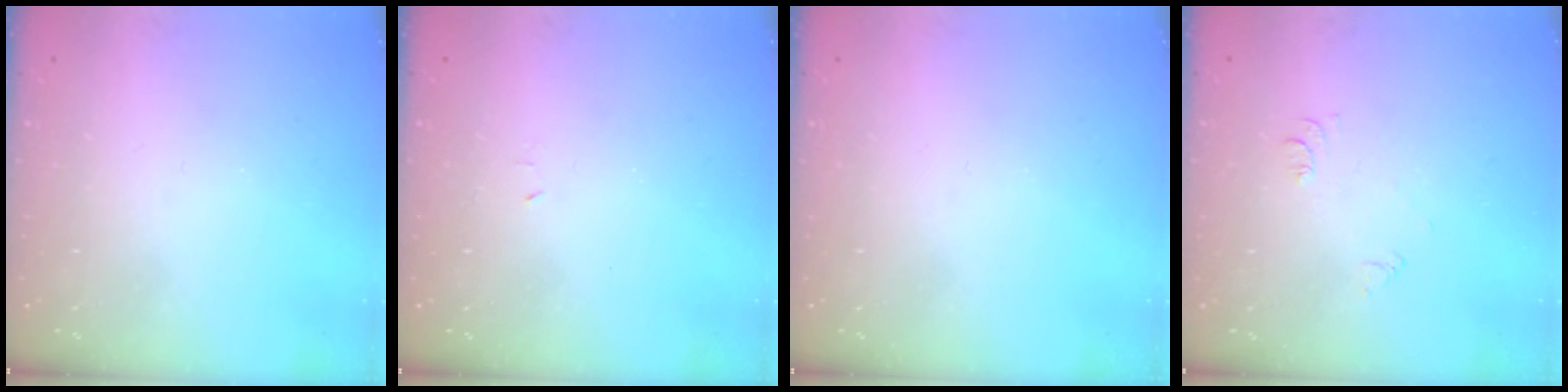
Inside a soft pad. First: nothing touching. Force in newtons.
{"total": 2.9, "press": 2.9, "slide": 0.4}
{"total": 0.0}
{"total": 5.2, "press": 5.1, "slide": 0.8}